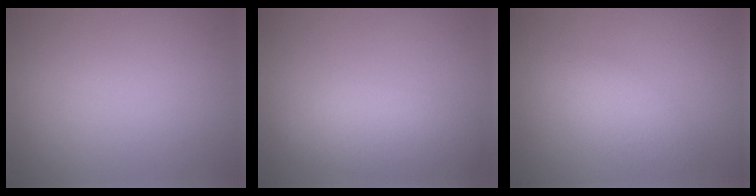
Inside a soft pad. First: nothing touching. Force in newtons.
{"total": 5.0, "press": 5.0, "slide": 0.2}
{"total": 3.4, "press": 3.4, "slide": 0.3}